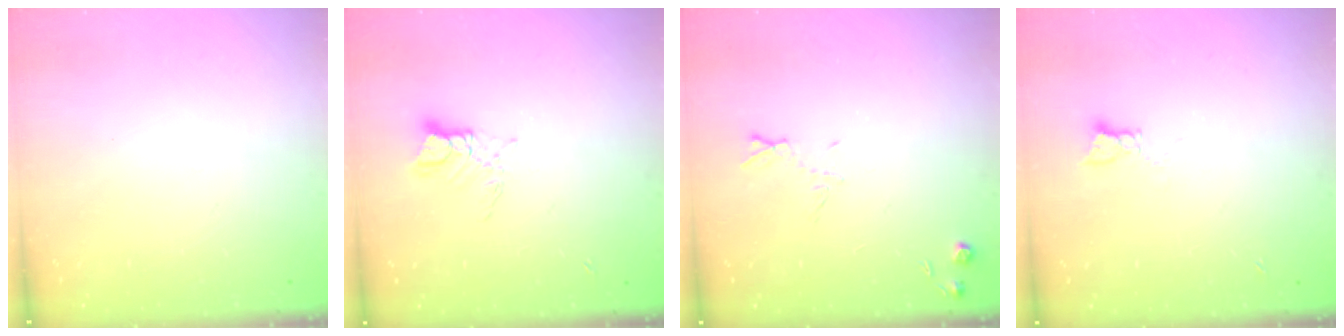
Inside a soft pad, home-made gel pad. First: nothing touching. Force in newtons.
{"total": 7.1, "press": 7.1, "slide": 0.6}
{"total": 5.5, "press": 5.5, "slide": 0.8}
{"total": 2.0, "press": 2.0, "slide": 0.2}